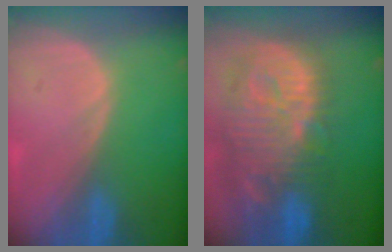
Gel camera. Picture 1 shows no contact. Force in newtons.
{"total": 14.0, "press": 12.2, "slide": 6.8}